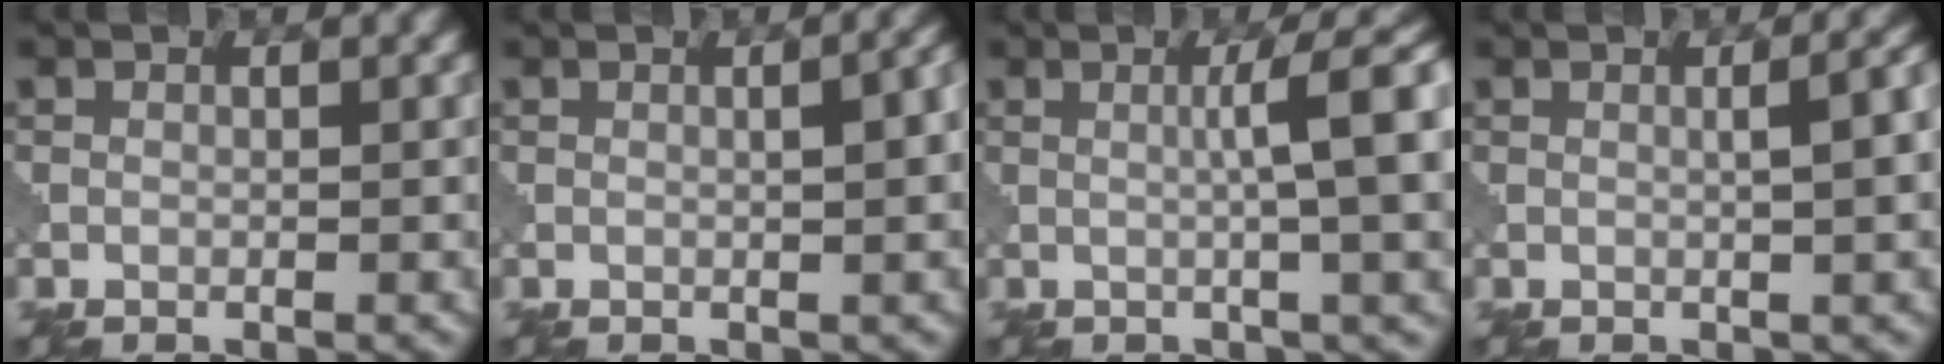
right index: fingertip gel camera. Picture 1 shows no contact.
{"total": 4.1, "force": [0.3, 1.4, 3.8], "torque": [-0.032, 0.013, 0.005]}
{"total": 8.8, "force": [1.0, 2.1, 8.5], "torque": [-0.091, 0.018, 0.016]}
{"total": 5.7, "force": [0.3, 2.2, 5.2], "torque": [-0.034, 0.021, 0.003]}